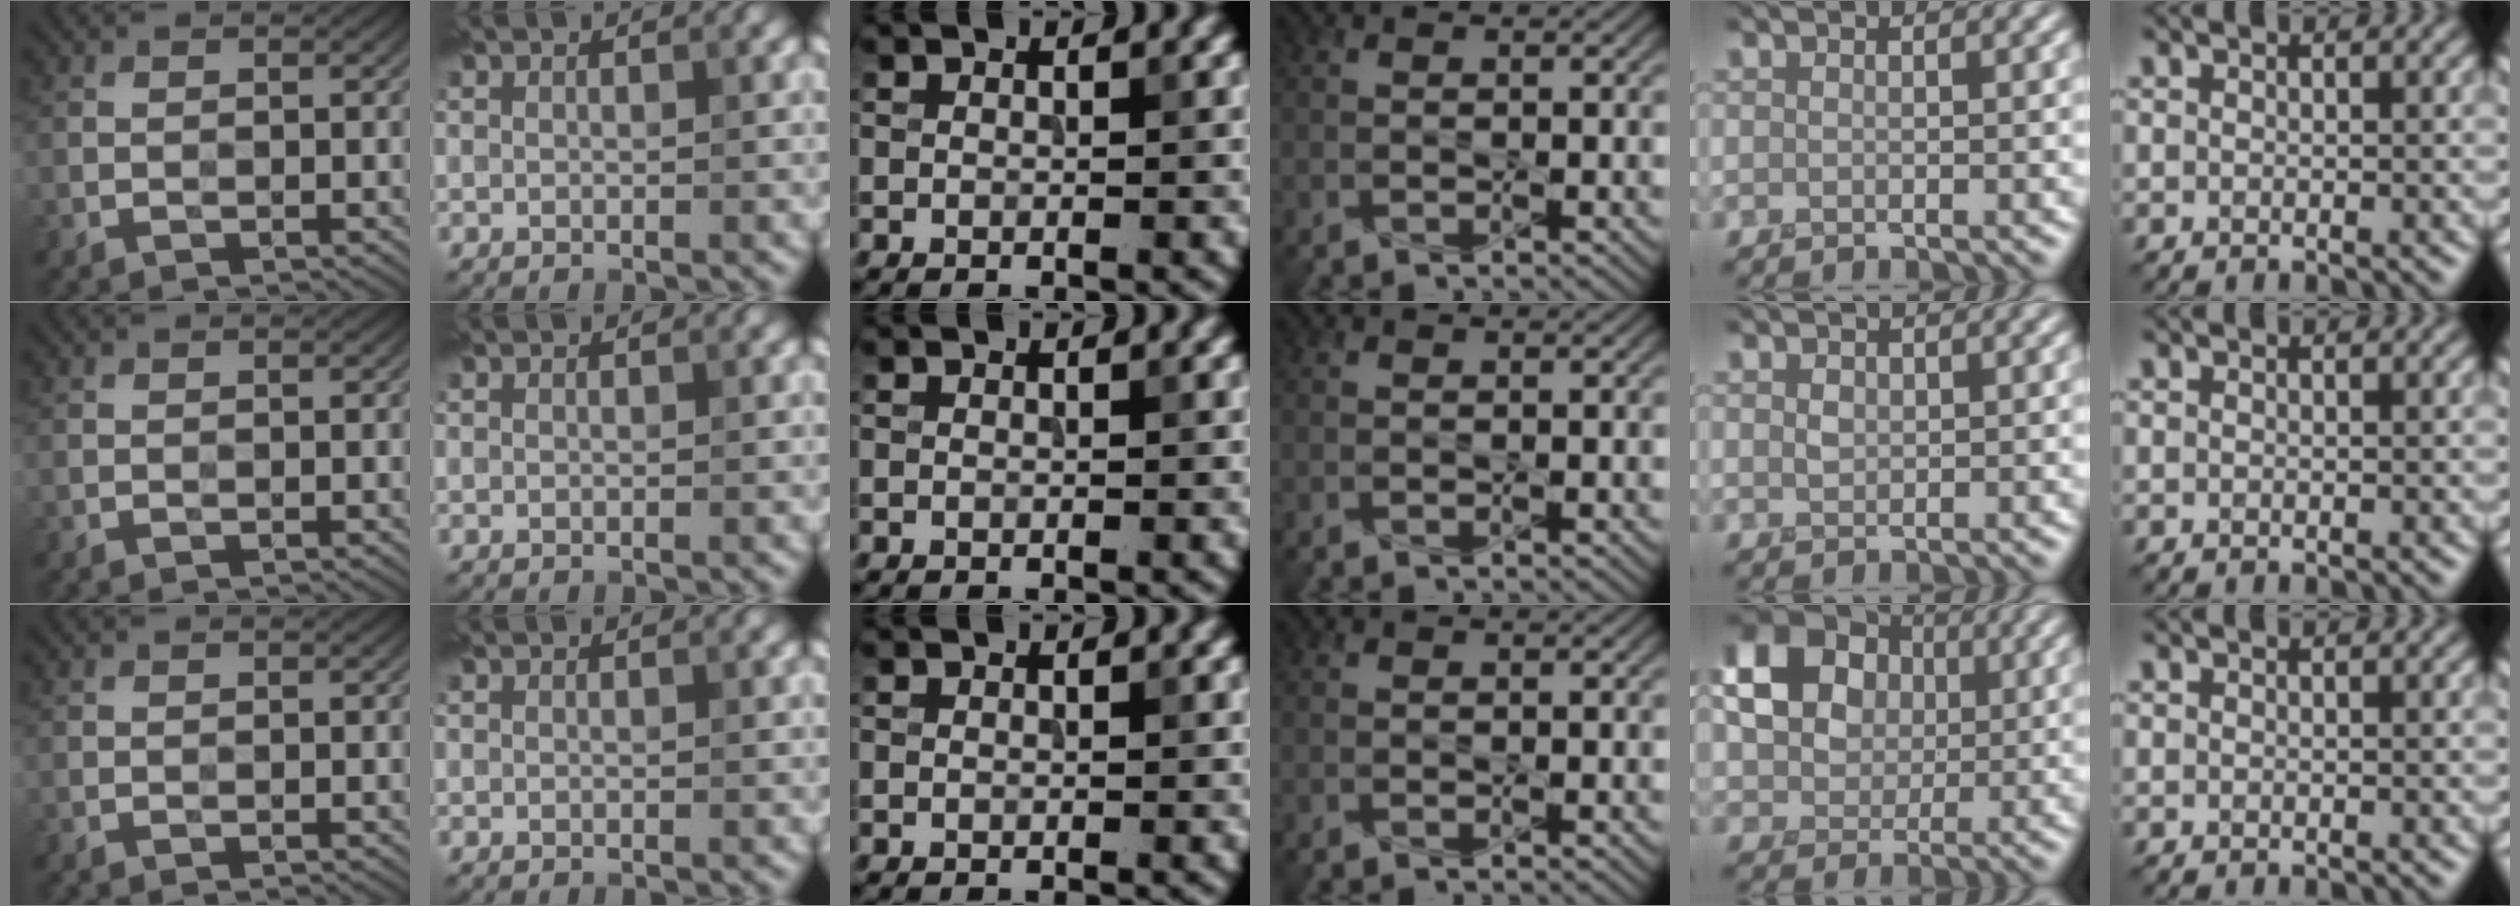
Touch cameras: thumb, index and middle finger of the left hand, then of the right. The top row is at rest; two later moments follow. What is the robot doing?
{"motion": "press", "object": "joystick"}